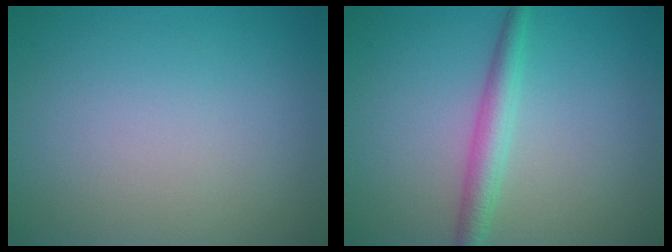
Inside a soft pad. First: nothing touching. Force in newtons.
{"total": 2.7, "press": 2.7, "slide": 0.0}